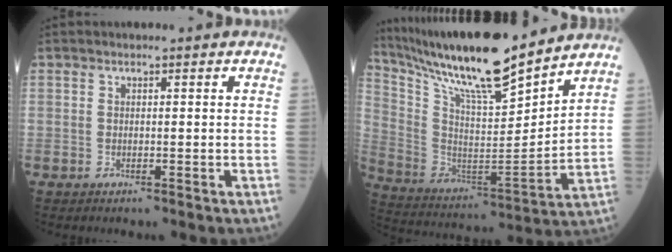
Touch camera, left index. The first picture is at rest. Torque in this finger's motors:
{"motor_torque": [0.46, -0.72, 0.36, 0.09]}